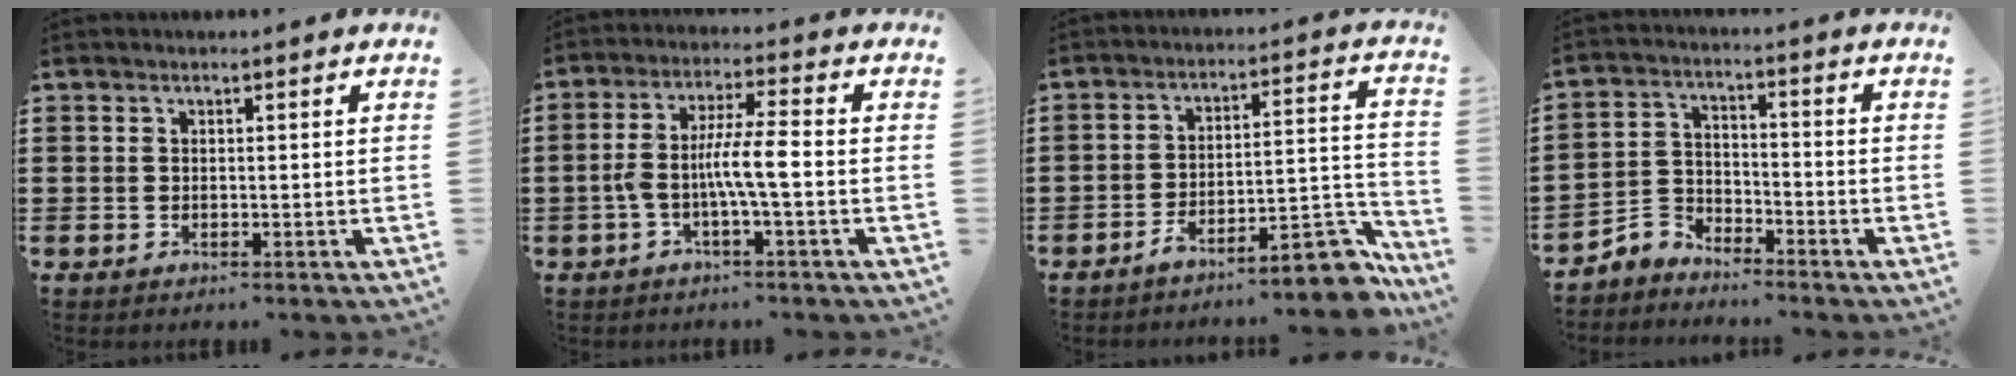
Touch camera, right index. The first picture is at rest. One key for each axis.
{"total": 6.9, "fx": -1.6, "fy": 0.9, "fz": 6.6, "tx": -0.129, "ty": 0.001, "tz": -0.037}
{"total": 10.4, "fx": -8.2, "fy": 2.5, "fz": 5.8, "tx": -0.066, "ty": 0.024, "tz": -0.149}
{"total": 3.9, "fx": -3.7, "fy": 1.1, "fz": 0.0, "tx": -0.024, "ty": -0.006, "tz": -0.085}